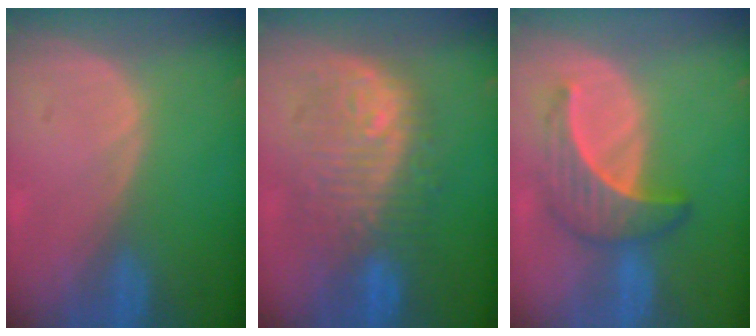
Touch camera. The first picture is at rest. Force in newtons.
{"total": 10.1, "press": 9.9, "slide": 1.9}
{"total": 6.8, "press": 6.2, "slide": 2.9}